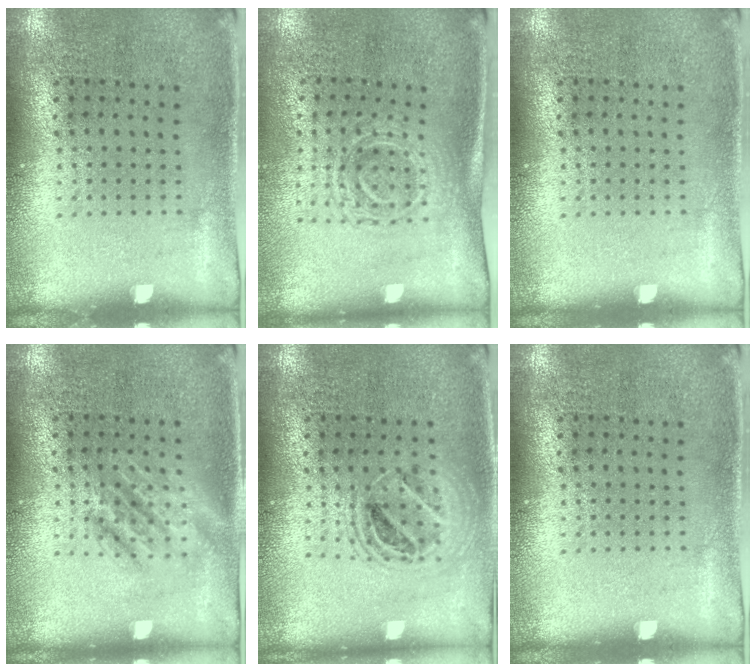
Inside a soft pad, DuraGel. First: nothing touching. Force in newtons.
{"total": 1.7, "press": 1.4, "slide": 1.0}
{"total": 0.0}
{"total": 1.2, "press": 1.2, "slide": 0.2}
{"total": 1.4, "press": 1.2, "slide": 0.7}
{"total": 0.0}